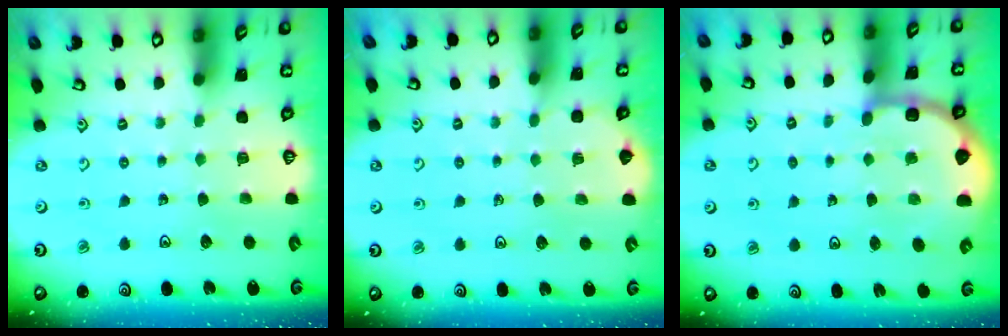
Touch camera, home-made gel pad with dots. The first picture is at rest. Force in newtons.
{"total": 1.4, "press": 1.3, "slide": 0.3}
{"total": 6.4, "press": 6.2, "slide": 1.7}